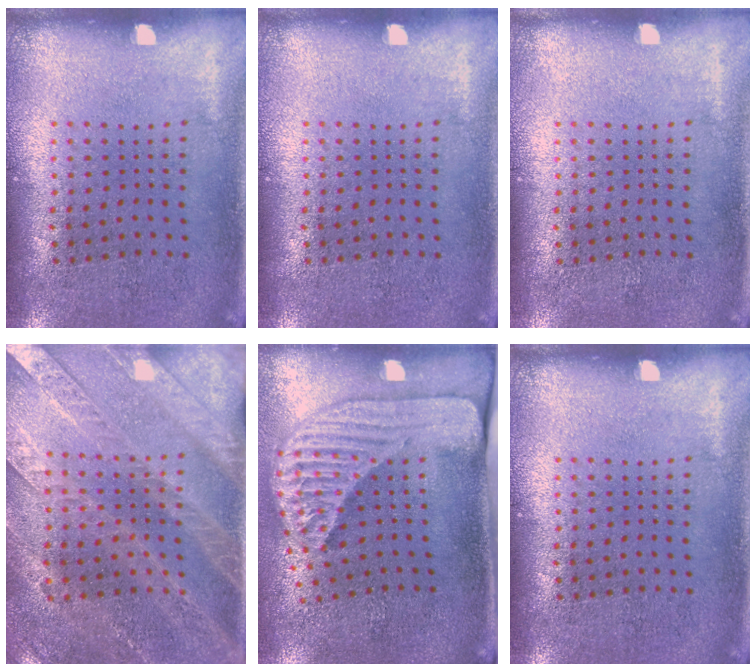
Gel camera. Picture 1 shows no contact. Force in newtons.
{"total": 0.0}
{"total": 0.0}
{"total": 2.9, "press": 2.7, "slide": 1.1}
{"total": 2.5, "press": 1.7, "slide": 1.8}
{"total": 0.0}